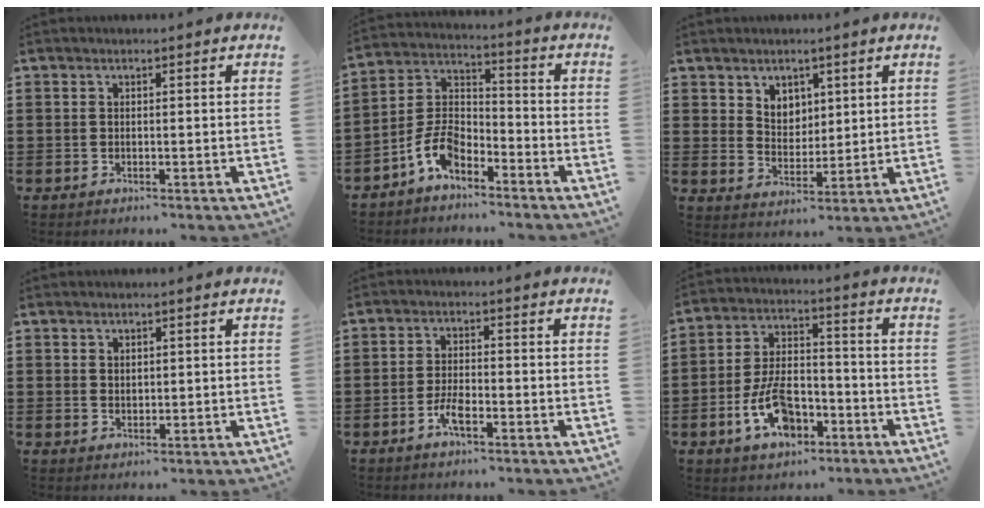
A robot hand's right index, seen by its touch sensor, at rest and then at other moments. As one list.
[{"total": 7.4, "force": [-4.9, 3.8, 4.1], "torque": [-0.109, 0.005, -0.101]}, {"total": 4.4, "force": [3.0, 3.2, 0.6], "torque": [-0.028, 0.006, 0.056]}, {"total": 1.3, "force": [1.1, 0.7, 0.3], "torque": [-0.007, 0.003, 0.021]}, {"total": 3.7, "force": [-1.9, 1.2, 3.0], "torque": [-0.064, 0.000, -0.038]}, {"total": 9.5, "force": [-4.2, 5.2, 6.7], "torque": [-0.133, 0.008, -0.079]}]